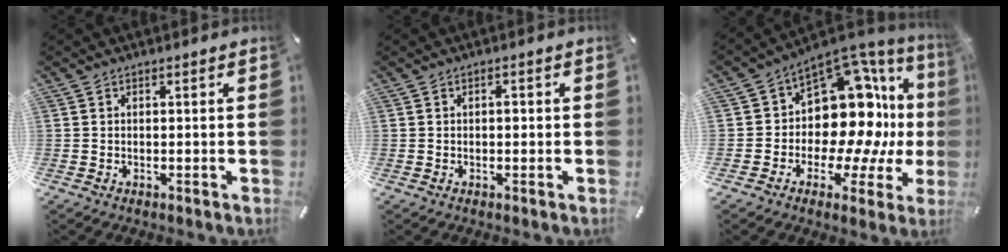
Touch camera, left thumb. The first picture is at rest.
{"total": 1.2, "force": [0.0, 0.7, 0.9], "torque": [-0.018, 0.004, -0.002]}
{"total": 18.6, "force": [1.9, 12.9, 13.2], "torque": [-0.198, -0.051, 0.039]}